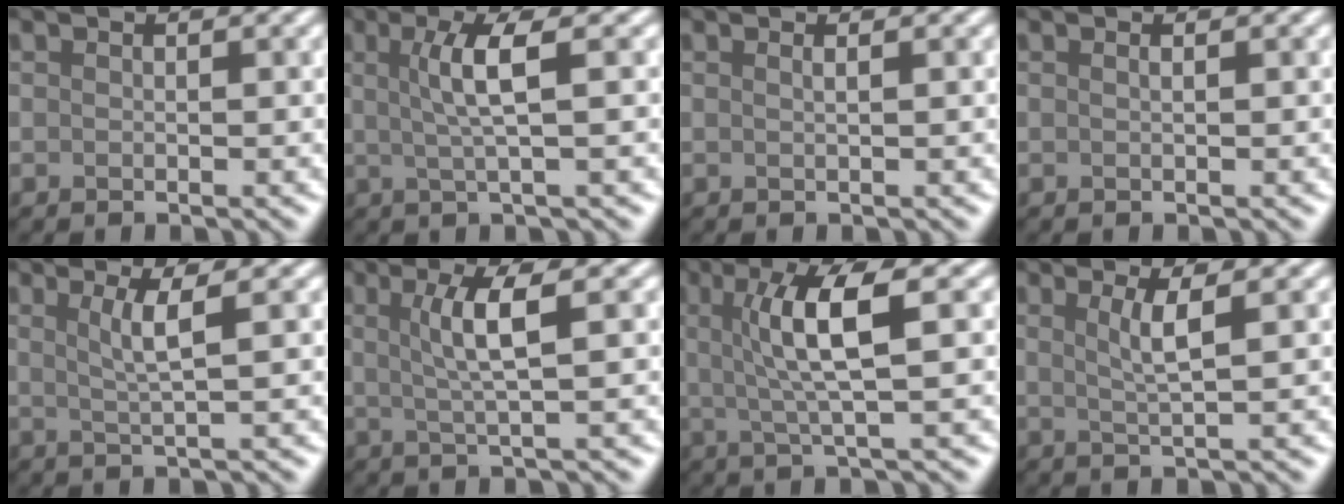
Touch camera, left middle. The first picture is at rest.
{"total": 3.9, "force": [0.7, 0.7, 3.8], "torque": [-0.068, 0.000, 0.012]}
{"total": 0.9, "force": [0.4, 0.4, 0.7], "torque": [-0.006, 0.000, -0.002]}
{"total": 0.6, "force": [0.2, 0.2, 0.5], "torque": [-0.005, 0.003, -0.001]}
{"total": 2.9, "force": [0.9, 0.5, 2.7], "torque": [-0.046, 0.000, 0.017]}
{"total": 4.0, "force": [0.9, 0.6, 3.9], "torque": [-0.068, 0.001, 0.018]}
{"total": 5.8, "force": [1.1, 1.1, 5.6], "torque": [-0.102, 0.008, 0.022]}
{"total": 2.8, "force": [0.9, 0.5, 2.6], "torque": [-0.044, -0.001, 0.015]}